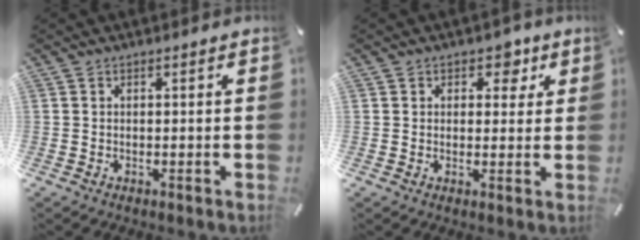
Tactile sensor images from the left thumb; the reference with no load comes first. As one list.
[{"total": 5.1, "force": [2.4, 3.8, 2.4], "torque": [-0.009, -0.006, 0.033]}]